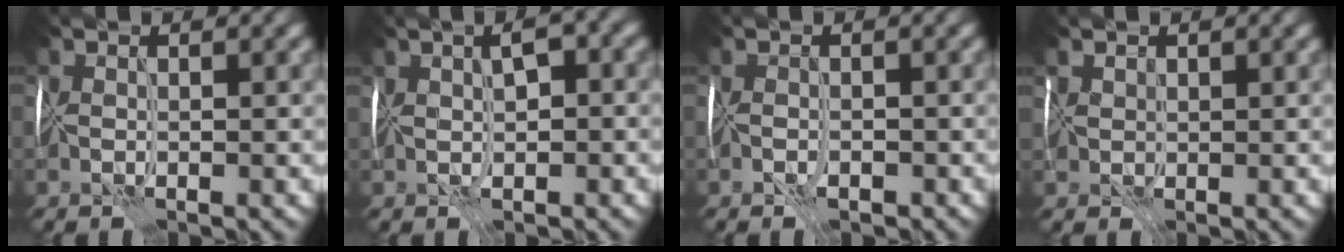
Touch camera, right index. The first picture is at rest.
{"total": 3.1, "force": [0.9, 1.5, 2.6], "torque": [-0.034, 0.013, 0.020]}
{"total": 1.8, "force": [-1.2, 1.0, 0.9], "torque": [-0.008, 0.003, -0.017]}
{"total": 1.8, "force": [1.0, 1.4, 0.6], "torque": [-0.006, 0.004, 0.017]}